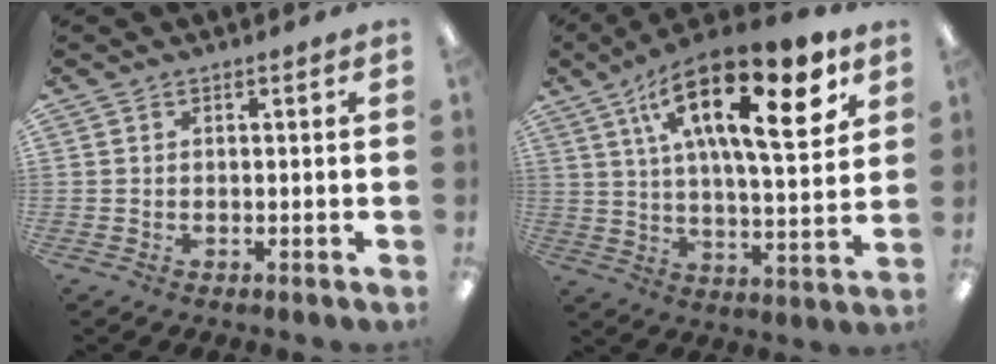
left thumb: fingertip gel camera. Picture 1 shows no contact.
{"total": 23.1, "force": [11.3, 8.3, 18.4], "torque": [-0.288, -0.041, 0.173]}